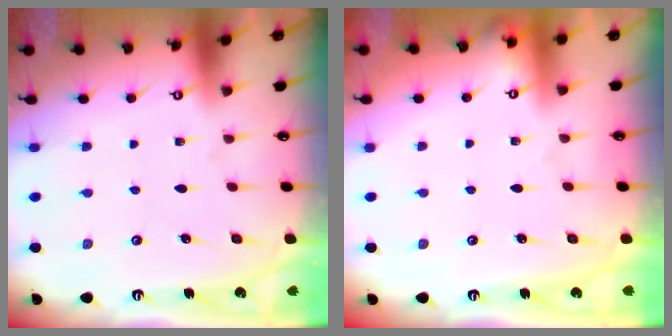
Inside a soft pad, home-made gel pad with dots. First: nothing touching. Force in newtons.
{"total": 0.0}